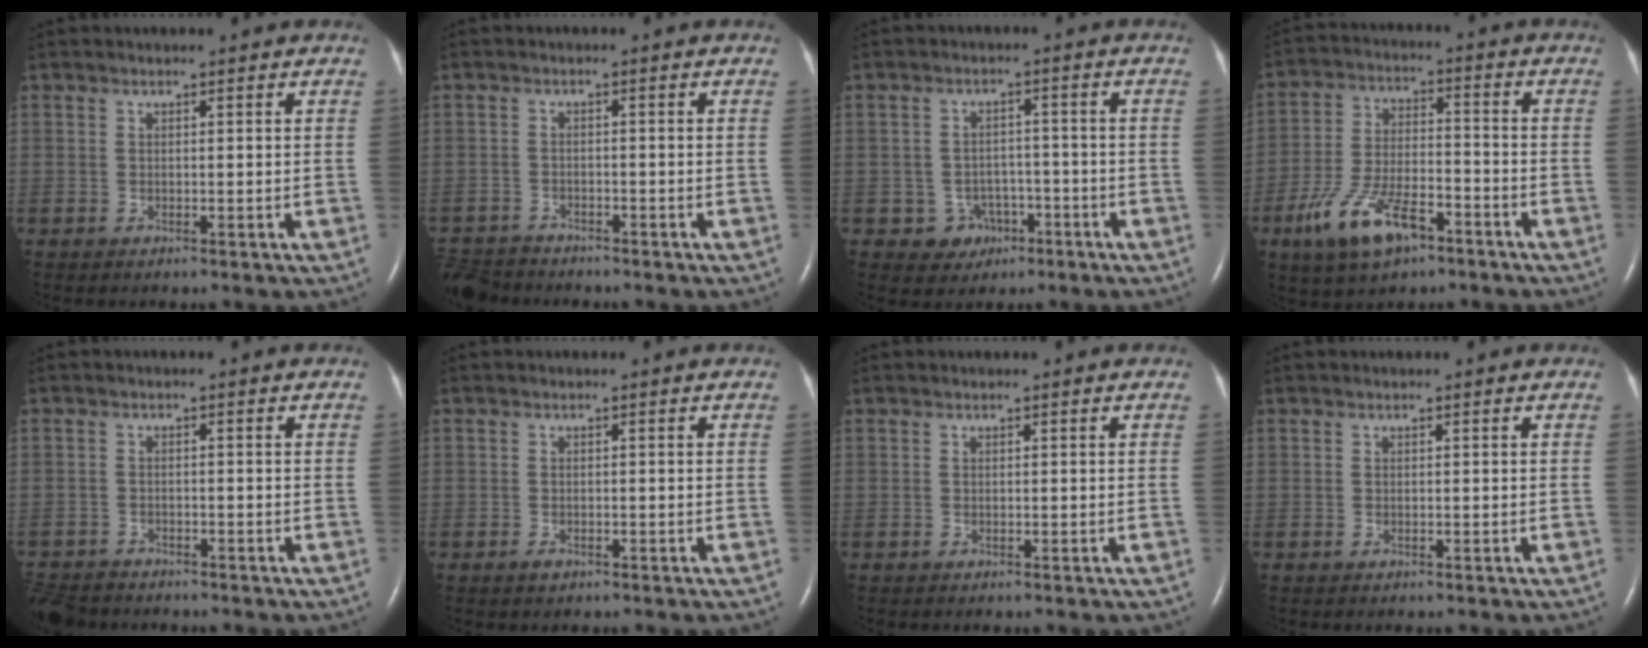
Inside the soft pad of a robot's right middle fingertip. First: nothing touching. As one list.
[{"total": 5.8, "force": [-5.6, 1.7, 0.6], "torque": [-0.015, -0.013, -0.101]}, {"total": 4.6, "force": [-2.1, 4.1, 0.5], "torque": [0.000, 0.014, -0.023]}, {"total": 11.6, "force": [-6.7, 4.5, 8.3], "torque": [-0.173, 0.001, -0.119]}, {"total": 5.8, "force": [-5.3, 2.0, 1.2], "torque": [-0.025, -0.014, -0.092]}, {"total": 1.0, "force": [-0.6, 0.5, 0.5], "torque": [-0.008, 0.000, -0.009]}, {"total": 0.0}, {"total": 0.0}]